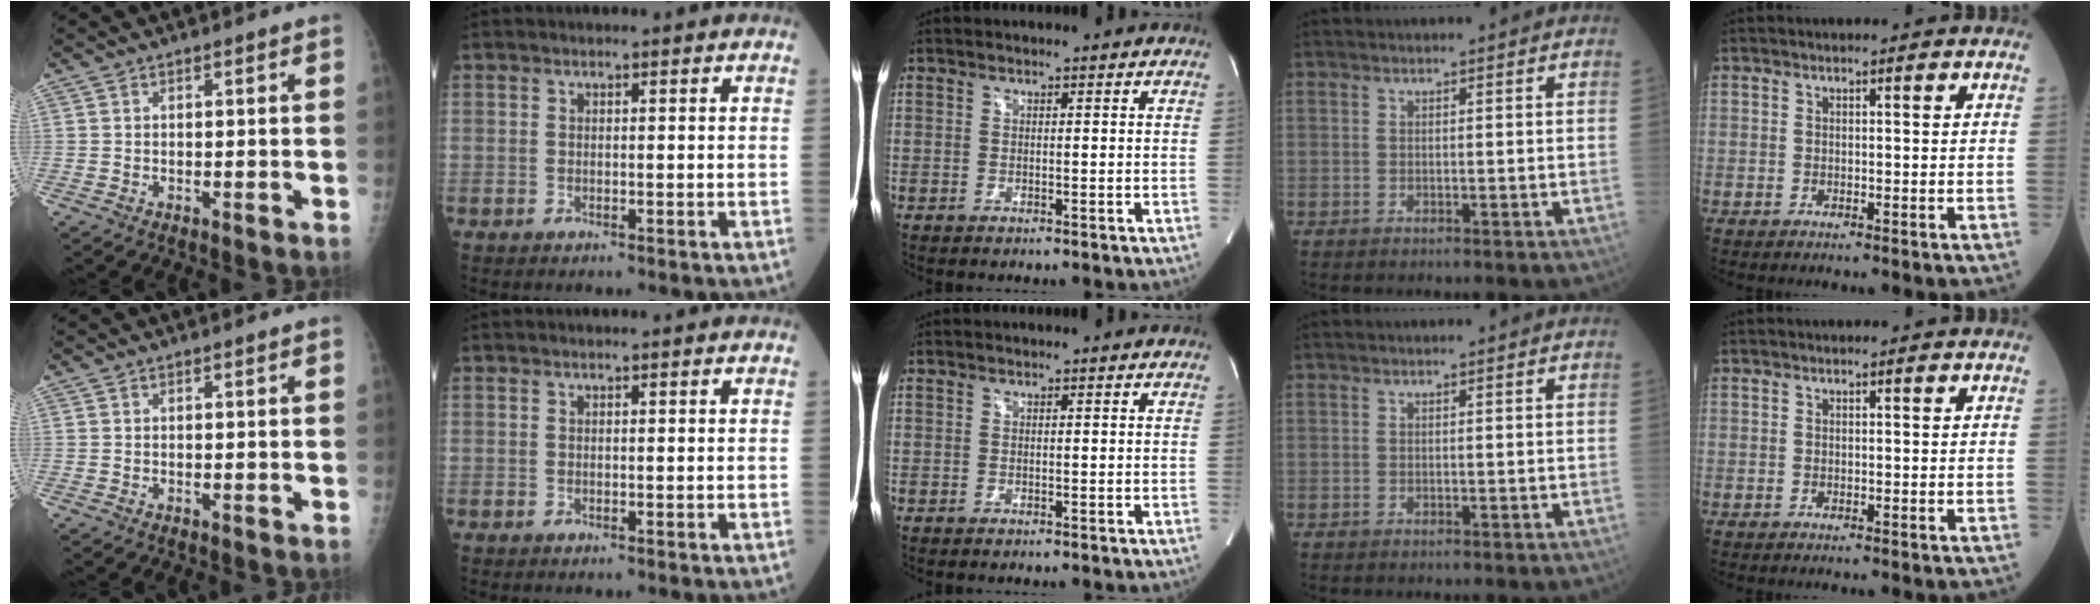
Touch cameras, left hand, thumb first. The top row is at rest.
{}